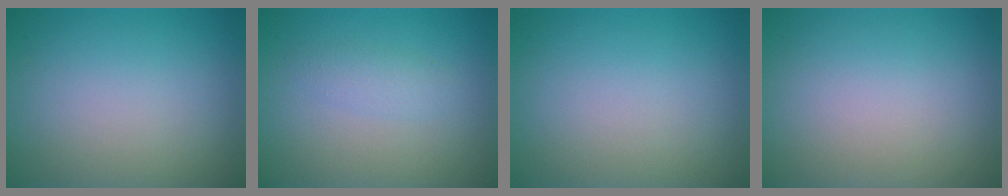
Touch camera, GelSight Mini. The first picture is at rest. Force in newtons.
{"total": 1.5, "press": 1.5, "slide": 0.1}
{"total": 0.0}
{"total": 0.0}